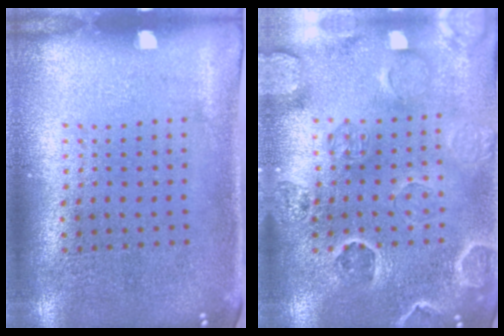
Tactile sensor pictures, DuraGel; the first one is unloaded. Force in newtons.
{"total": 2.7, "press": 2.6, "slide": 0.8}